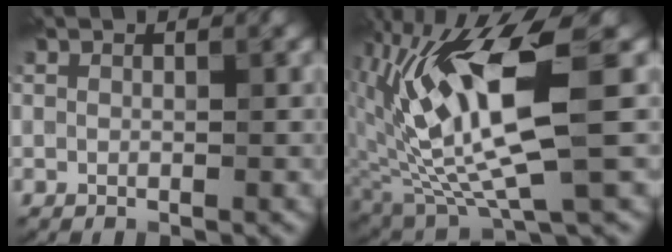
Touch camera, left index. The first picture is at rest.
{"total": 11.8, "force": [1.8, 3.3, 11.2], "torque": [-0.226, -0.005, 0.036]}